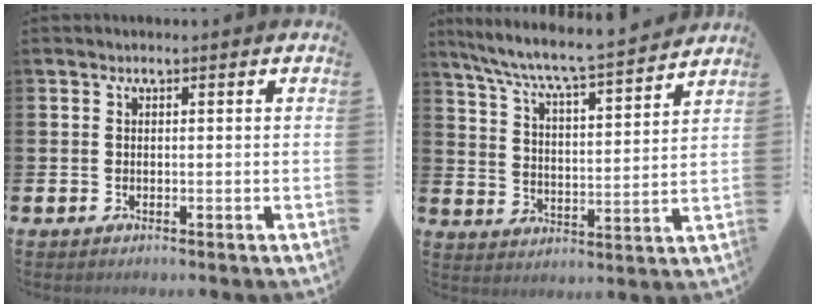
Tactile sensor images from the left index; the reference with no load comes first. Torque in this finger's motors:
{"motor_torque": [0.97, -1.17, 0.74, 0.21]}